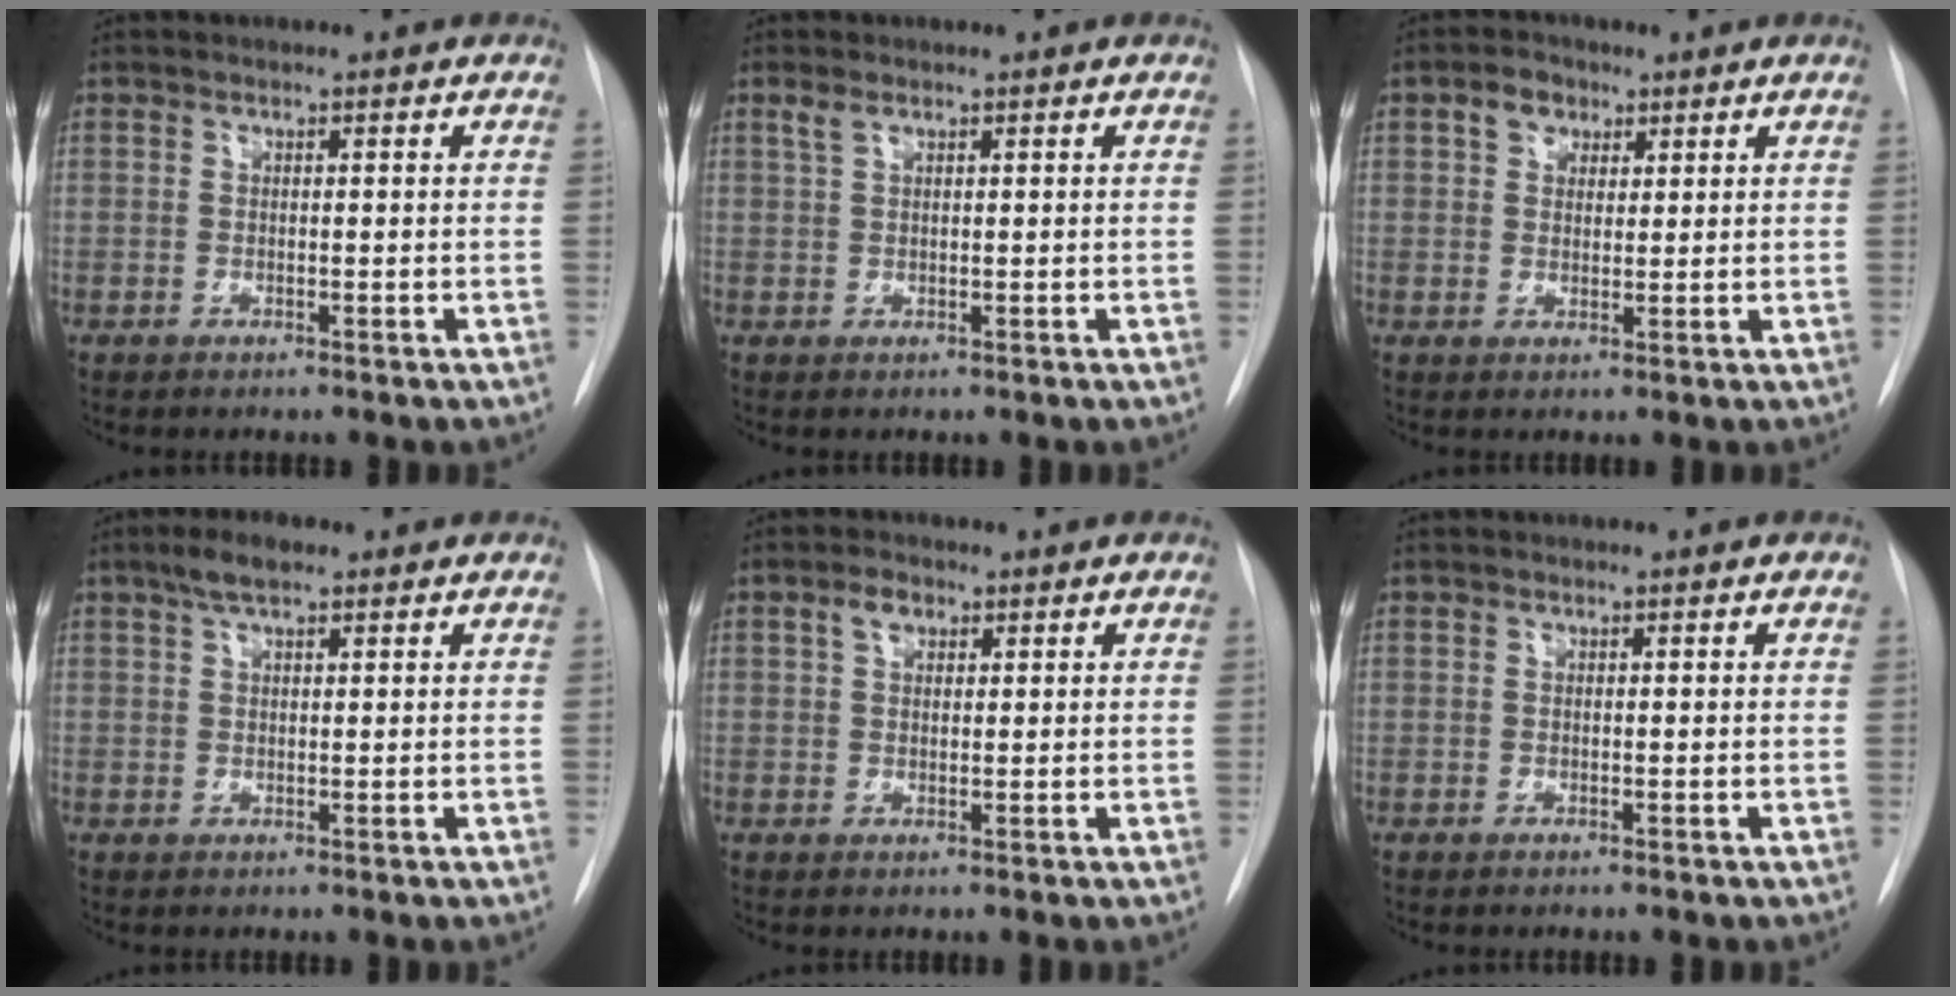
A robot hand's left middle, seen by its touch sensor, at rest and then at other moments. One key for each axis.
{"total": 1.4, "fx": 1.0, "fy": 0.4, "fz": 0.9, "tx": -0.024, "ty": 0.011, "tz": 0.022}
{"total": 3.4, "fx": 1.7, "fy": 2.6, "fz": 1.4, "tx": -0.025, "ty": 0.010, "tz": 0.030}
{"total": 3.5, "fx": 2.2, "fy": 1.1, "fz": 2.4, "tx": -0.049, "ty": 0.011, "tz": 0.042}
{"total": 2.4, "fx": 1.2, "fy": 1.5, "fz": 1.4, "tx": -0.030, "ty": 0.010, "tz": 0.022}
{"total": 0.0}